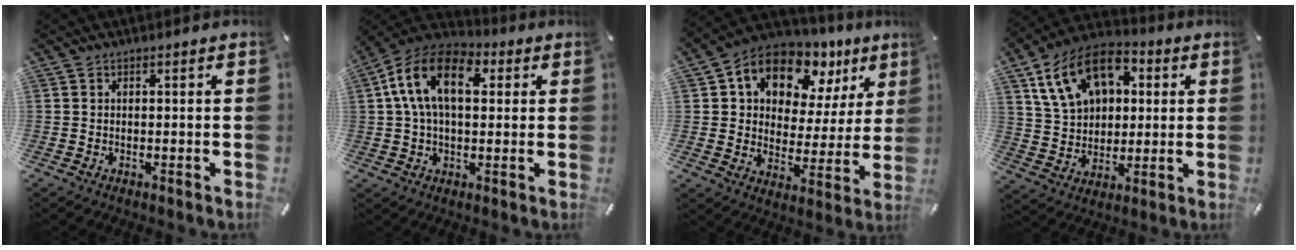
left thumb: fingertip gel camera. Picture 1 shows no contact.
{"total": 15.3, "force": [3.7, 9.4, 11.5], "torque": [-0.230, 0.011, 0.064]}
{"total": 12.9, "force": [8.8, 7.9, 5.2], "torque": [-0.097, -0.065, 0.158]}
{"total": 15.9, "force": [6.3, 11.6, 8.8], "torque": [-0.163, -0.004, 0.122]}